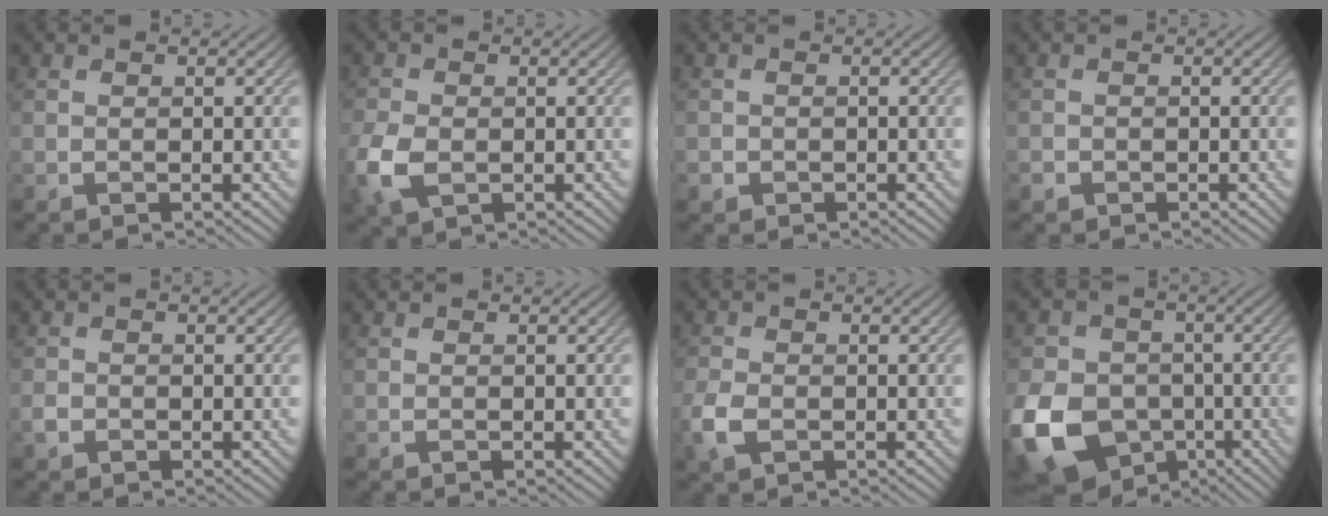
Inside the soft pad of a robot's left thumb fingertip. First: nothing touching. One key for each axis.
{"total": 5.7, "fx": -1.6, "fy": 3.9, "fz": 3.9, "tx": -0.109, "ty": -0.011, "tz": -0.038}
{"total": 1.4, "fx": -0.7, "fy": 1.2, "fz": 0.2, "tx": 0.000, "ty": -0.007, "tz": -0.015}
{"total": 1.1, "fx": -0.7, "fy": 0.8, "fz": 0.1, "tx": -0.001, "ty": -0.005, "tz": -0.015}
{"total": 1.1, "fx": -0.6, "fy": 0.8, "fz": 0.4, "tx": -0.009, "ty": -0.003, "tz": -0.014}
{"total": 0.0}
{"total": 3.5, "fx": -1.3, "fy": 2.2, "fz": 2.4, "tx": -0.065, "ty": -0.008, "tz": -0.032}
{"total": 15.1, "fx": -5.6, "fy": 11.8, "fz": 7.5, "tx": -0.212, "ty": -0.045, "tz": -0.109}